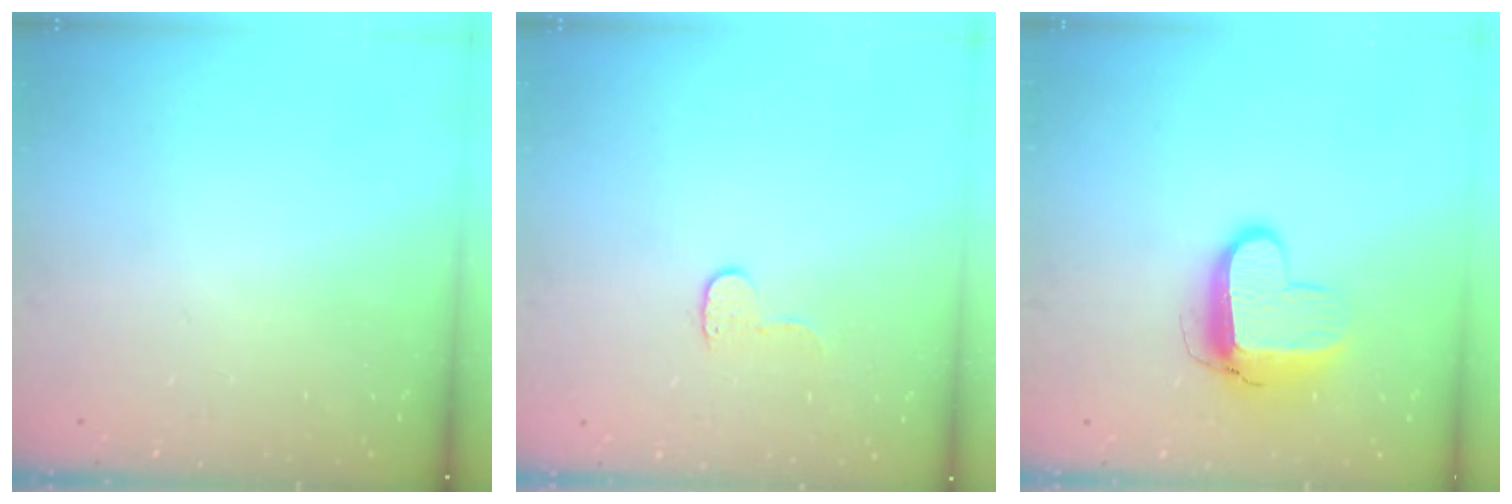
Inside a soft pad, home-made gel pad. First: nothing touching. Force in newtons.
{"total": 4.6, "press": 4.6, "slide": 0.4}
{"total": 10.3, "press": 10.3, "slide": 1.2}